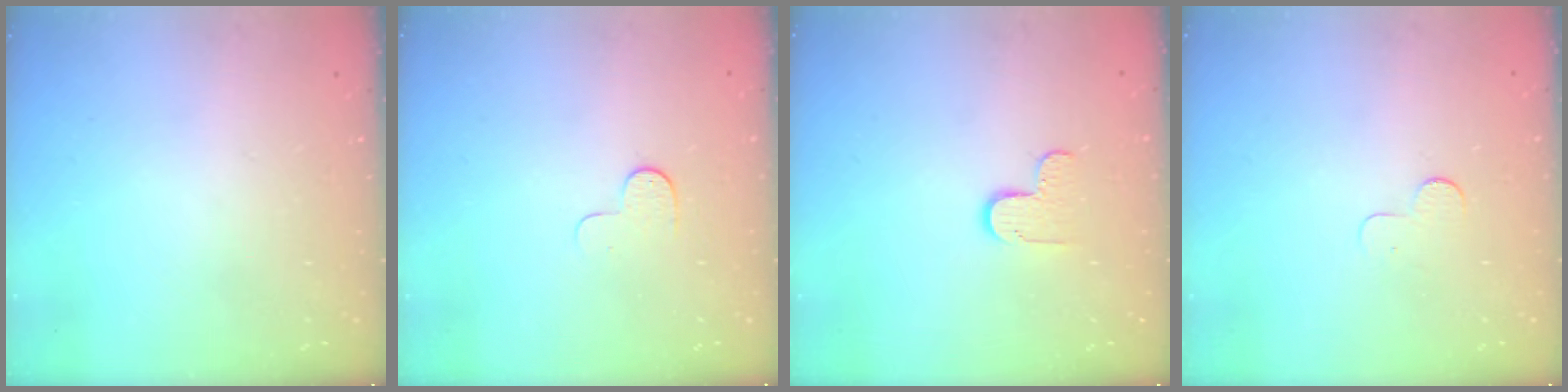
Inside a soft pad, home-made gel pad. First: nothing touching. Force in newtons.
{"total": 3.9, "press": 3.9, "slide": 0.3}
{"total": 5.7, "press": 5.7, "slide": 0.5}
{"total": 2.9, "press": 2.9, "slide": 0.3}